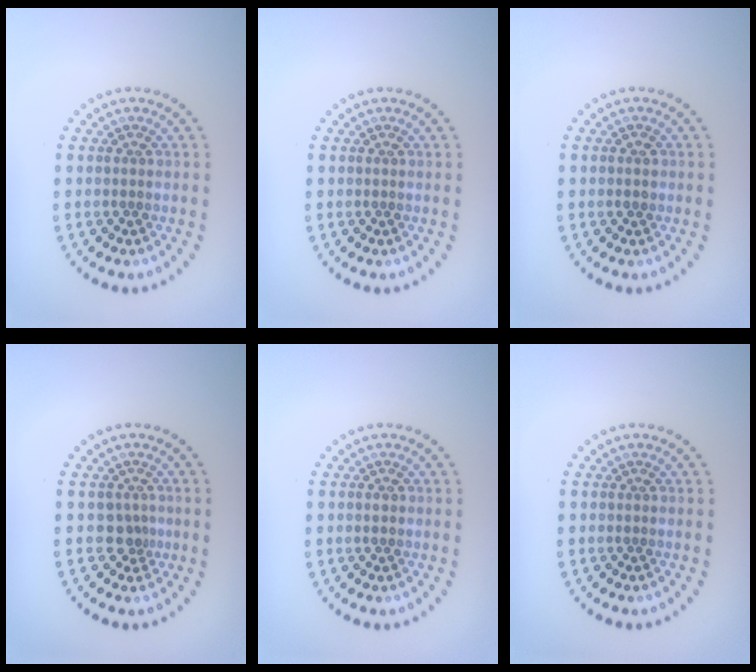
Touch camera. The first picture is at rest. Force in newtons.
{"total": 0.0}
{"total": 1.3, "press": 1.3, "slide": 0.1}
{"total": 1.6, "press": 1.2, "slide": 1.1}
{"total": 0.8, "press": 0.8, "slide": 0.2}
{"total": 0.0}